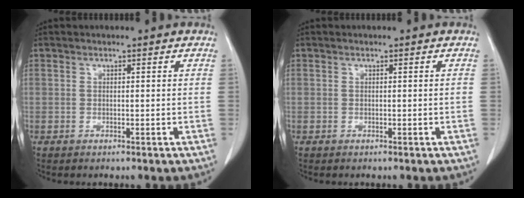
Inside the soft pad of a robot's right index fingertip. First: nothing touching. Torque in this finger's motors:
{"motor_torque": [0.09, 0.07, 0.05, 0.02]}